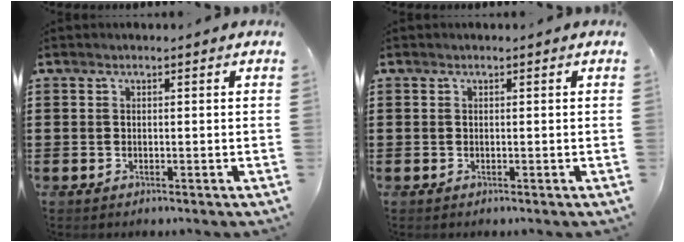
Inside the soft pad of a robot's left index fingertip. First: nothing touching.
{"total": 0.0}